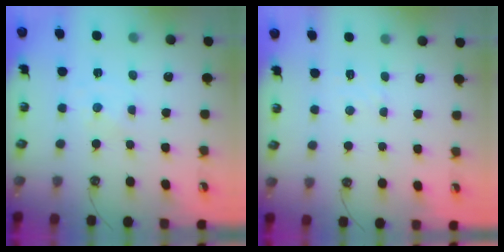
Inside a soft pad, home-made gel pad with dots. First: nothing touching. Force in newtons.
{"total": 3.5, "press": 3.4, "slide": 0.6}